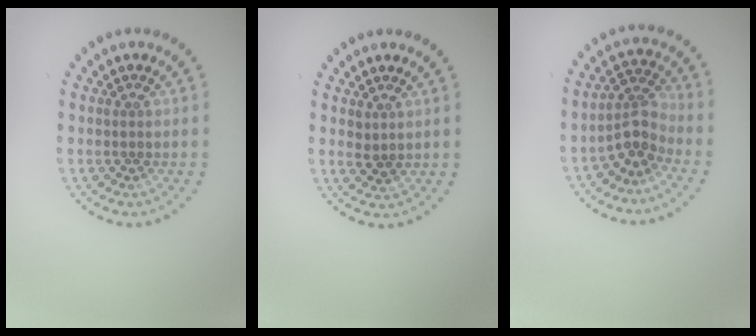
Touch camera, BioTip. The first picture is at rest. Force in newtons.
{"total": 1.1, "press": 1.1, "slide": 0.4}
{"total": 2.8, "press": 2.2, "slide": 1.7}